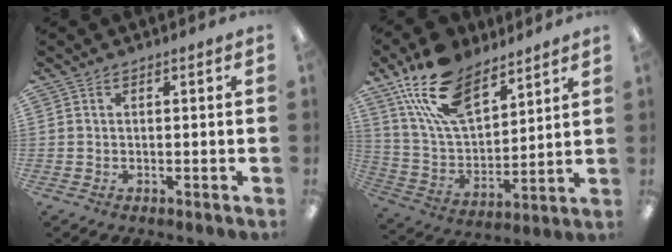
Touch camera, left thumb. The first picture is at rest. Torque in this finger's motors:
{"motor_torque": [0.77, 0.39, 1.63, -1.14, 0.55]}